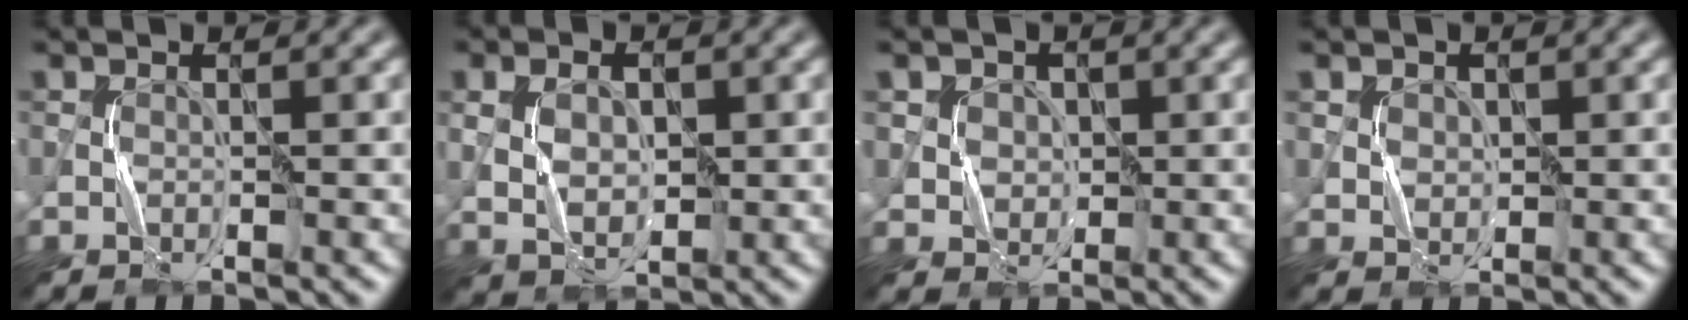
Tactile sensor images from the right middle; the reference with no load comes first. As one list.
[{"total": 3.9, "force": [0.4, 2.6, 2.9], "torque": [-0.060, 0.000, 0.012]}, {"total": 3.7, "force": [1.4, 3.1, 1.4], "torque": [-0.032, 0.009, 0.028]}, {"total": 2.1, "force": [1.0, 1.6, 0.8], "torque": [-0.031, 0.000, 0.034]}]